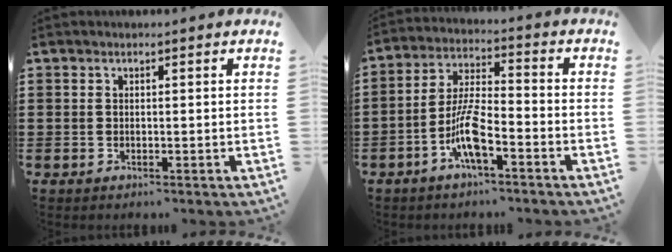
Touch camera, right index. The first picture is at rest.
{"total": 8.1, "force": [-4.0, 2.1, 6.7], "torque": [-0.149, -0.004, -0.078]}